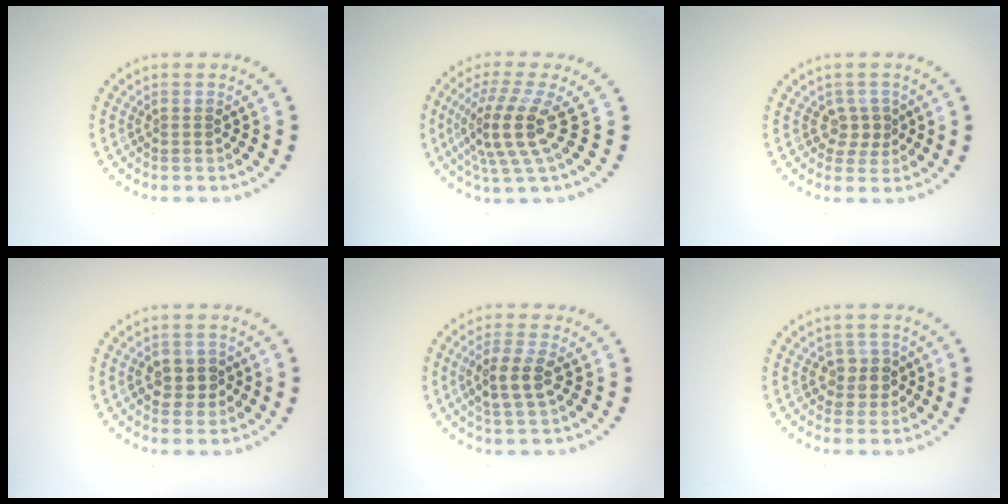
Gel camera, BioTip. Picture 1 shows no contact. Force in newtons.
{"total": 4.8, "press": 3.6, "slide": 3.2}
{"total": 1.7, "press": 1.5, "slide": 0.9}
{"total": 2.6, "press": 2.5, "slide": 0.3}
{"total": 3.2, "press": 3.0, "slide": 1.2}
{"total": 2.2, "press": 2.1, "slide": 0.8}